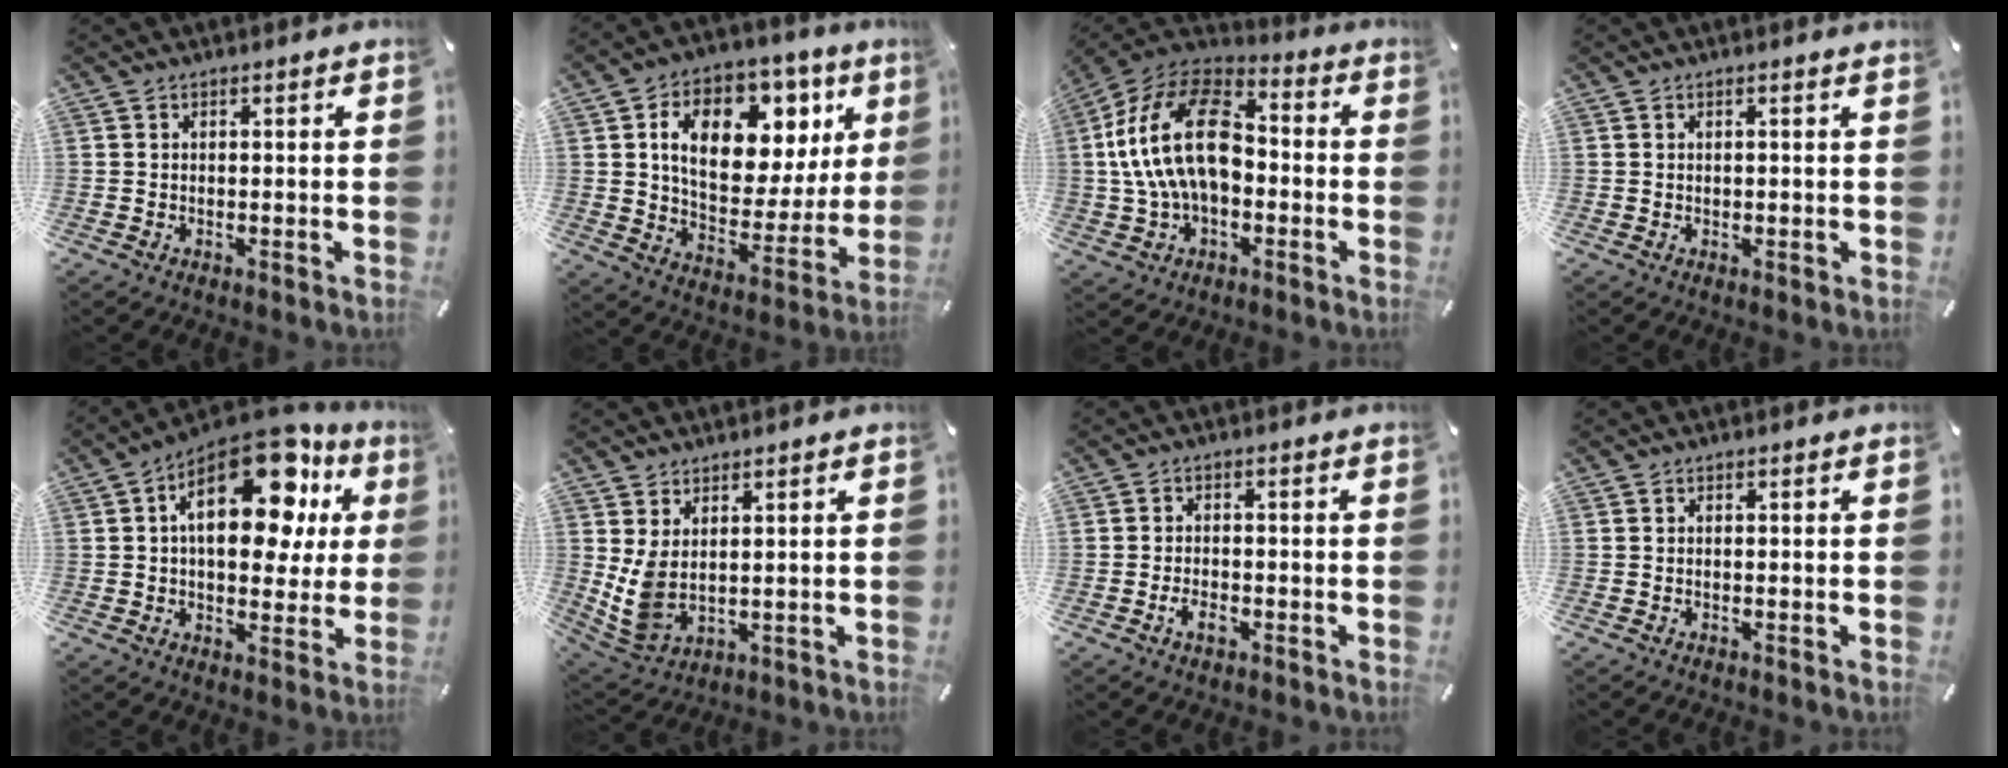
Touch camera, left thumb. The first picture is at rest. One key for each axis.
{"total": 17.7, "fx": 7.7, "fy": 11.7, "fz": 10.9, "tx": -0.161, "ty": -0.038, "tz": 0.133}
{"total": 20.9, "fx": -0.3, "fy": 13.9, "fz": 15.6, "tx": -0.324, "ty": 0.028, "tz": -0.010}
{"total": 0.9, "fx": 0.2, "fy": 0.1, "fz": 0.9, "tx": -0.015, "ty": -0.002, "tz": 0.003}
{"total": 20.7, "fx": 8.4, "fy": 11.4, "fz": 15.1, "tx": -0.220, "ty": -0.051, "tz": 0.140}
{"total": 6.3, "fx": 1.9, "fy": 4.0, "fz": 4.4, "tx": -0.123, "ty": -0.025, "tz": 0.034}
{"total": 3.2, "fx": -1.6, "fy": 1.8, "fz": 2.1, "tx": -0.044, "ty": 0.004, "tz": -0.029}
{"total": 0.0}